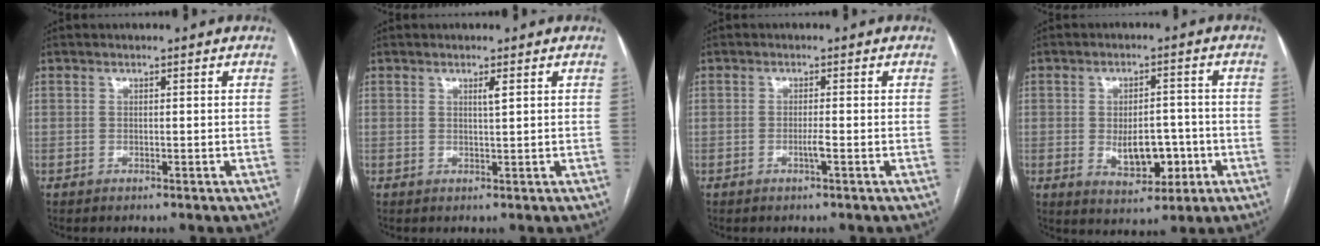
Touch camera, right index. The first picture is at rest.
{"total": 1.2, "force": [0.6, -0.1, 1.0], "torque": [-0.020, -0.003, 0.010]}
{"total": 1.3, "force": [-0.5, -0.2, 1.1], "torque": [-0.023, -0.001, -0.007]}
{"total": 7.4, "force": [-1.7, 4.0, 6.0], "torque": [-0.095, 0.003, -0.014]}